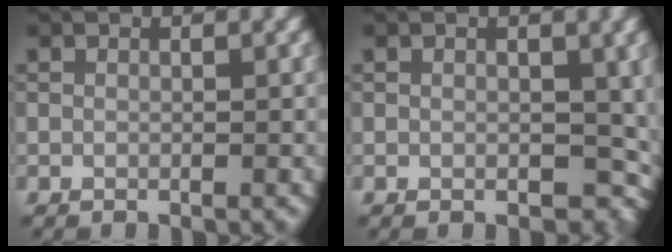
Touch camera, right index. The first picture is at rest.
{"total": 3.5, "force": [0.0, 2.5, 2.5], "torque": [-0.028, -0.009, 0.002]}